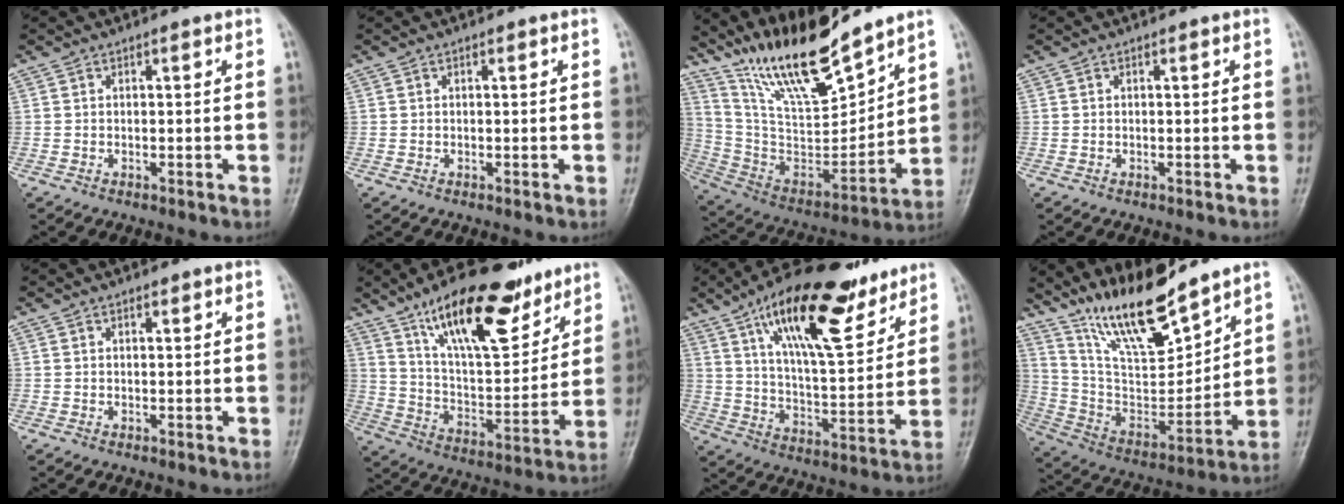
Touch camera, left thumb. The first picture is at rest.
{"total": 0.0}
{"total": 18.4, "force": [15.5, 3.3, 9.3], "torque": [-0.135, -0.093, 0.302]}
{"total": 0.0}
{"total": 0.6, "force": [0.4, 0.3, 0.3], "torque": [-0.005, -0.003, 0.006]}
{"total": 21.7, "force": [14.2, 8.0, 14.4], "torque": [-0.193, -0.067, 0.245]}
{"total": 22.3, "force": [14.0, 7.7, 15.6], "torque": [-0.221, -0.058, 0.236]}
{"total": 17.2, "force": [13.9, 4.2, 9.1], "torque": [-0.125, -0.087, 0.269]}